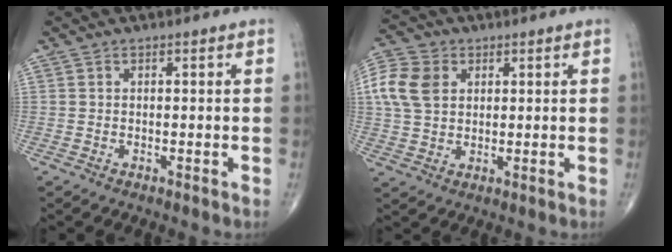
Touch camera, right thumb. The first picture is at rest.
{"total": 9.6, "force": [2.4, 7.2, 5.8], "torque": [-0.114, 0.005, 0.043]}